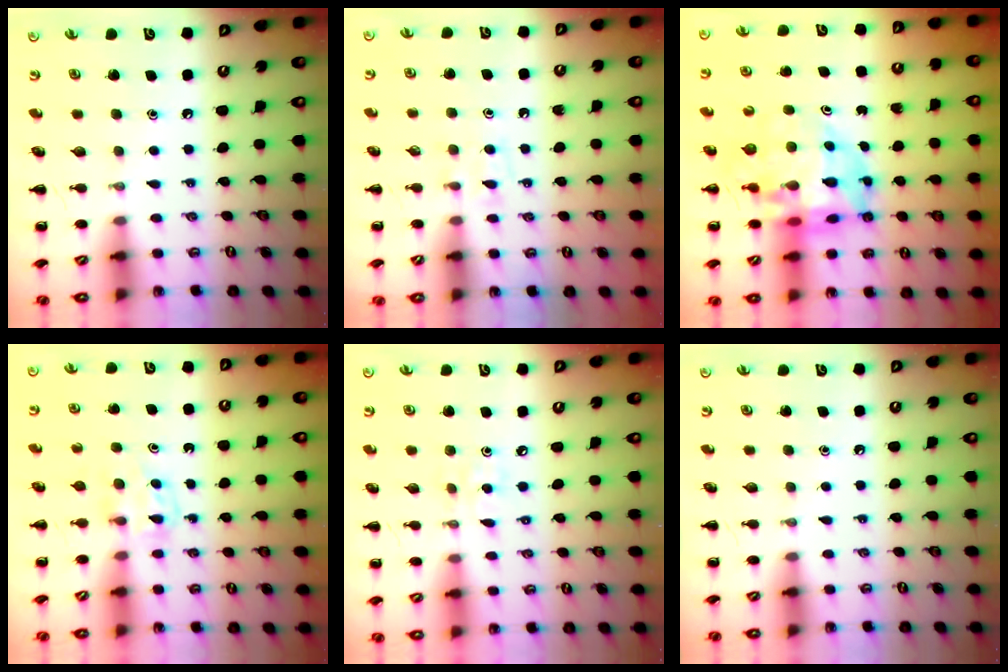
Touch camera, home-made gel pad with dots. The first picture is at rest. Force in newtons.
{"total": 3.9, "press": 3.5, "slide": 1.7}
{"total": 12.1, "press": 11.6, "slide": 3.5}
{"total": 3.6, "press": 3.3, "slide": 1.3}
{"total": 2.2, "press": 2.1, "slide": 0.6}
{"total": 0.0}